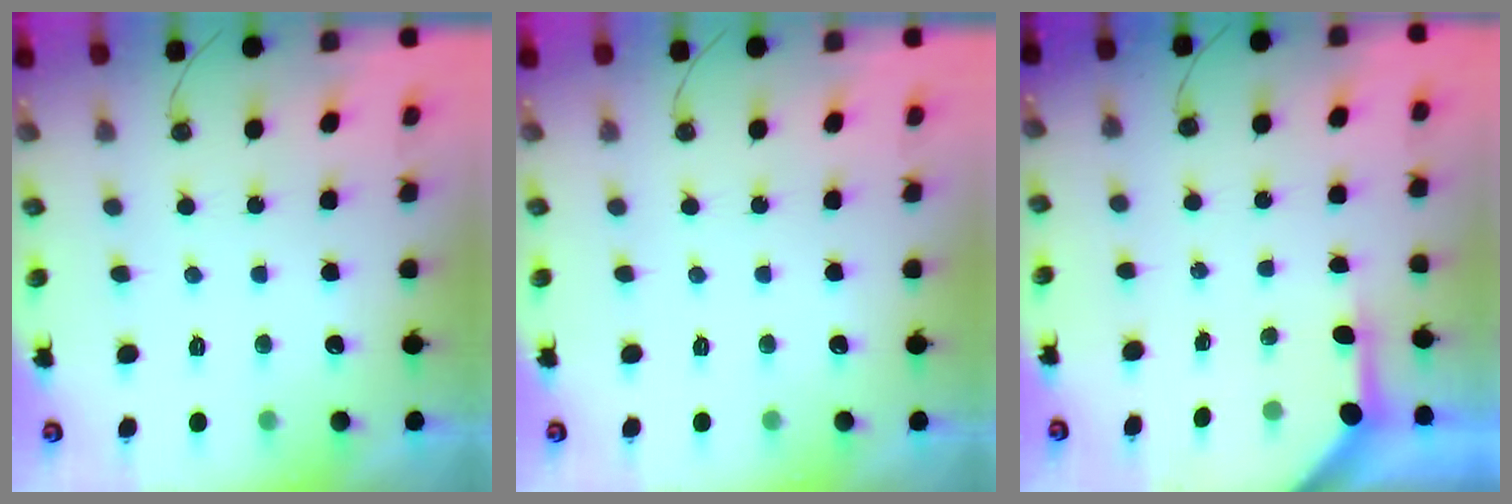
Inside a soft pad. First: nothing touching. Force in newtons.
{"total": 0.0}
{"total": 3.5, "press": 3.5, "slide": 0.5}